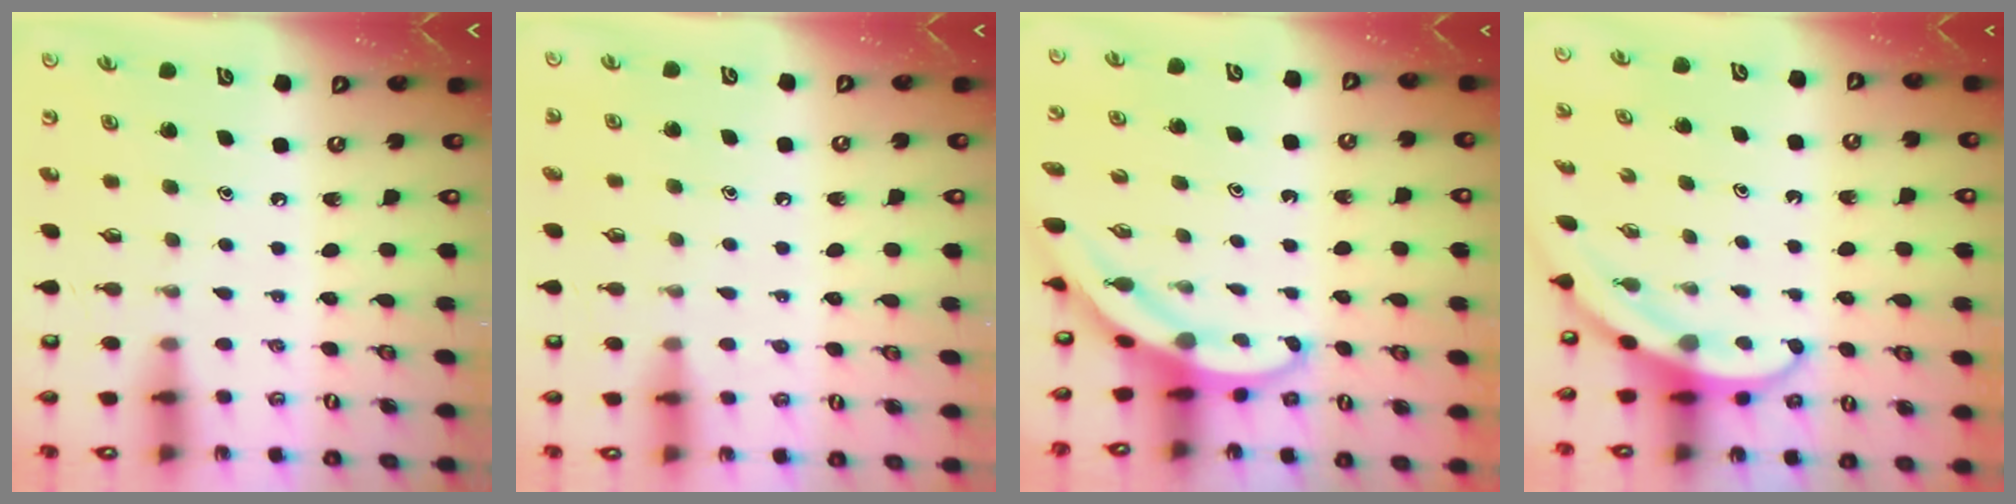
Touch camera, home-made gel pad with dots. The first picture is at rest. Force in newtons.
{"total": 2.6, "press": 2.6, "slide": 0.3}
{"total": 3.4, "press": 3.4, "slide": 0.1}
{"total": 3.8, "press": 3.8, "slide": 0.3}